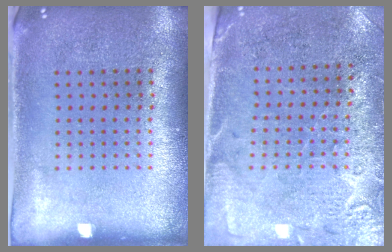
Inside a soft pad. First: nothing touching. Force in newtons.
{"total": 2.9, "press": 2.6, "slide": 1.2}